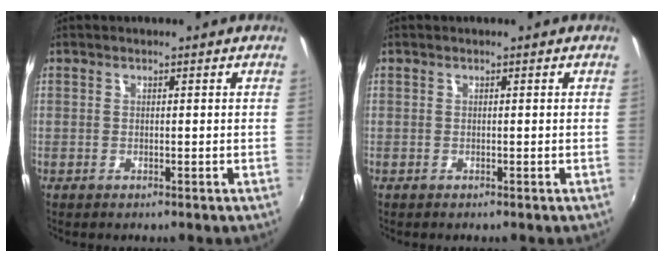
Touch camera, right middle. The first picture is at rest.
{"total": 0.0}